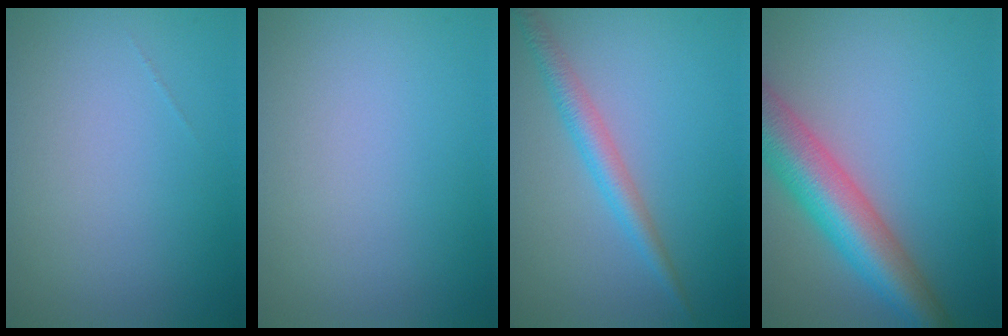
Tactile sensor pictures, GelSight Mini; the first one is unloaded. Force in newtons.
{"total": 0.0}
{"total": 2.6, "press": 2.6, "slide": 0.0}
{"total": 8.1, "press": 8.1, "slide": 0.4}